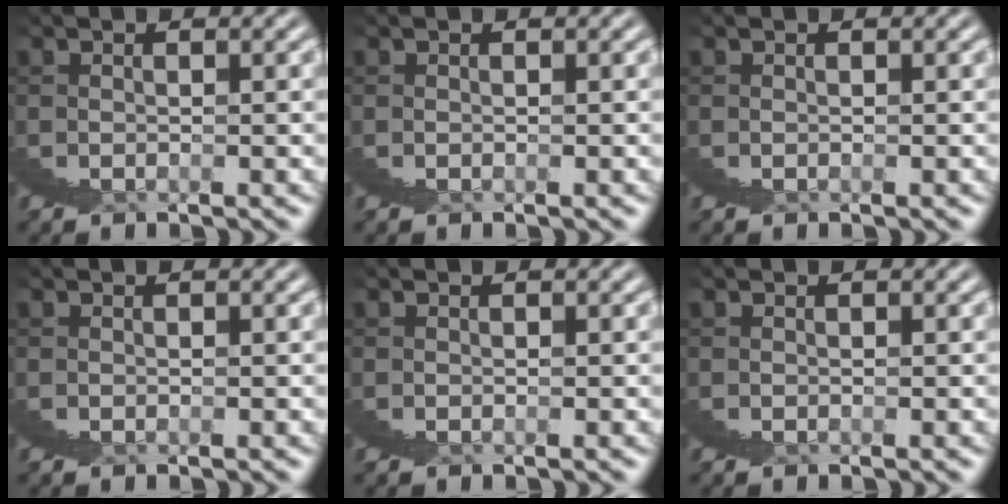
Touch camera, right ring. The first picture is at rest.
{"total": 0.0}
{"total": 0.0}
{"total": 0.0}
{"total": 0.0}
{"total": 0.0}